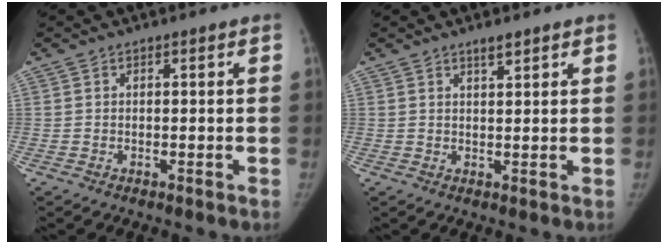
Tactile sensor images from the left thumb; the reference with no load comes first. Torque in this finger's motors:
{"motor_torque": [0.30, -0.02, 0.09, 0.37, 0.08]}